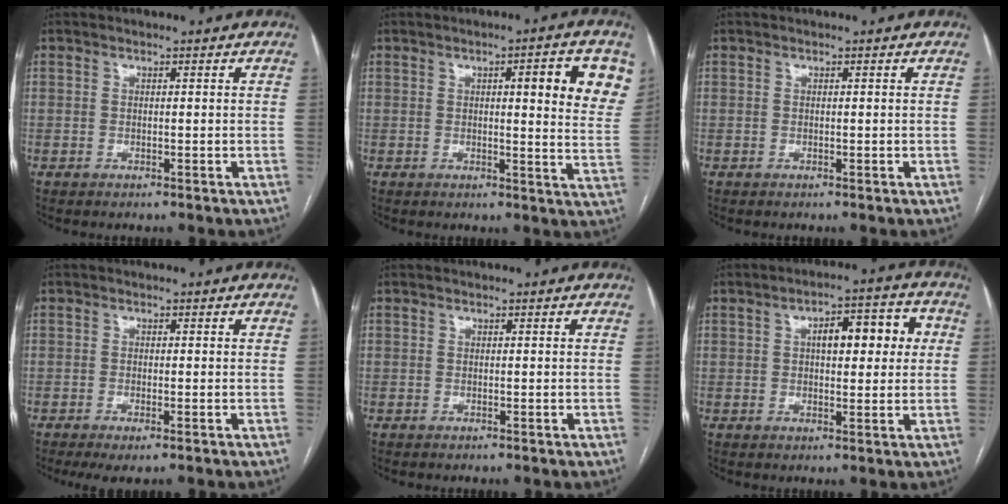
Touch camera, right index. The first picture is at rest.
{"total": 10.7, "force": [3.9, 1.6, 9.8], "torque": [-0.110, -0.001, 0.041]}
{"total": 0.0}
{"total": 2.7, "force": [-1.5, 0.6, 2.1], "torque": [-0.034, -0.005, -0.019]}
{"total": 0.0}
{"total": 8.4, "force": [1.8, 3.2, 7.5], "torque": [-0.101, 0.031, 0.024]}